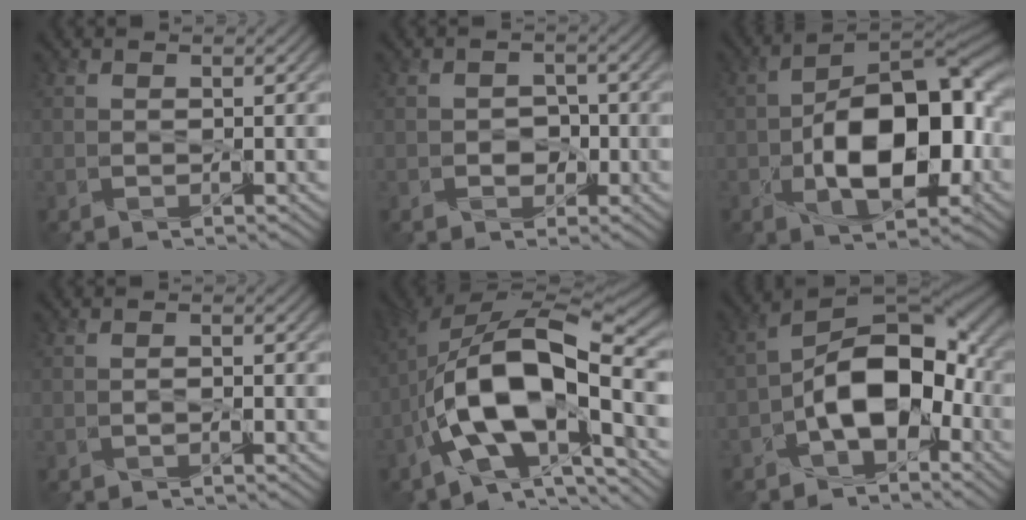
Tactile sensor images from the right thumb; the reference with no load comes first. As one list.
[{"total": 2.2, "force": [-0.9, 1.9, 0.8], "torque": [0.005, 0.010, -0.025]}, {"total": 14.4, "force": [-3.2, 7.2, 12.1], "torque": [-0.175, -0.006, -0.055]}, {"total": 0.7, "force": [-0.6, -0.1, 0.3], "torque": [0.011, 0.005, -0.008]}, {"total": 15.3, "force": [-4.7, 5.7, 13.4], "torque": [-0.232, 0.012, -0.085]}, {"total": 12.6, "force": [-3.4, 6.9, 9.9], "torque": [-0.151, 0.011, -0.069]}]